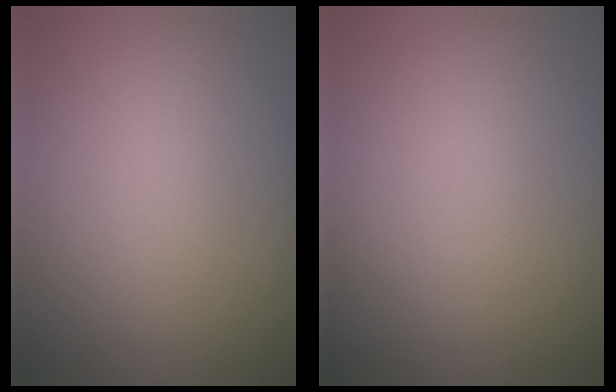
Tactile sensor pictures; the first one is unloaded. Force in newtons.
{"total": 0.0}